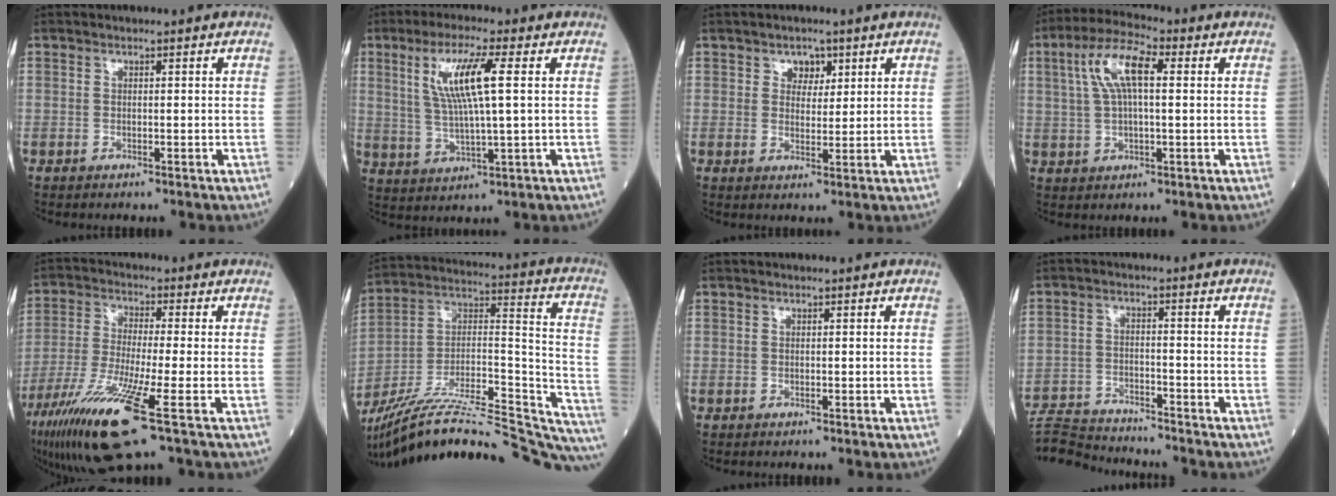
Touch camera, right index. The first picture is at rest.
{"total": 9.3, "force": [2.6, 0.4, 9.0], "torque": [-0.183, 0.003, 0.050]}
{"total": 3.0, "force": [1.6, 2.2, 1.3], "torque": [-0.013, 0.001, 0.025]}
{"total": 8.7, "force": [2.3, 2.5, 8.1], "torque": [-0.165, 0.023, 0.042]}
{"total": 14.3, "force": [-7.3, 0.2, 12.3], "torque": [-0.251, -0.042, -0.135]}
{"total": 33.4, "force": [-28.0, 5.9, 17.1], "torque": [-0.231, 0.006, -0.413]}
{"total": 0.0}
{"total": 10.1, "force": [-10.0, 0.3, 1.5], "torque": [-0.028, 0.002, -0.171]}